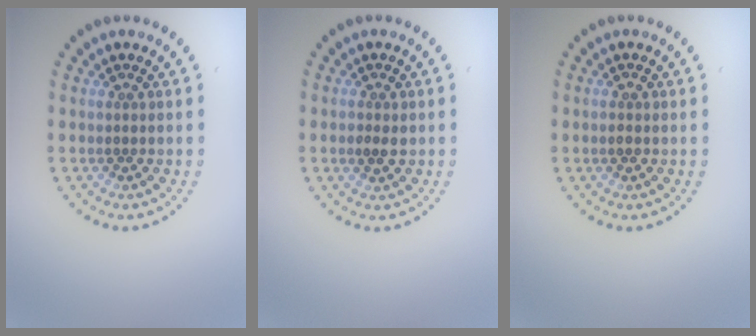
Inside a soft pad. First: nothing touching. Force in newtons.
{"total": 1.5, "press": 1.5, "slide": 0.1}
{"total": 1.1, "press": 1.1, "slide": 0.0}